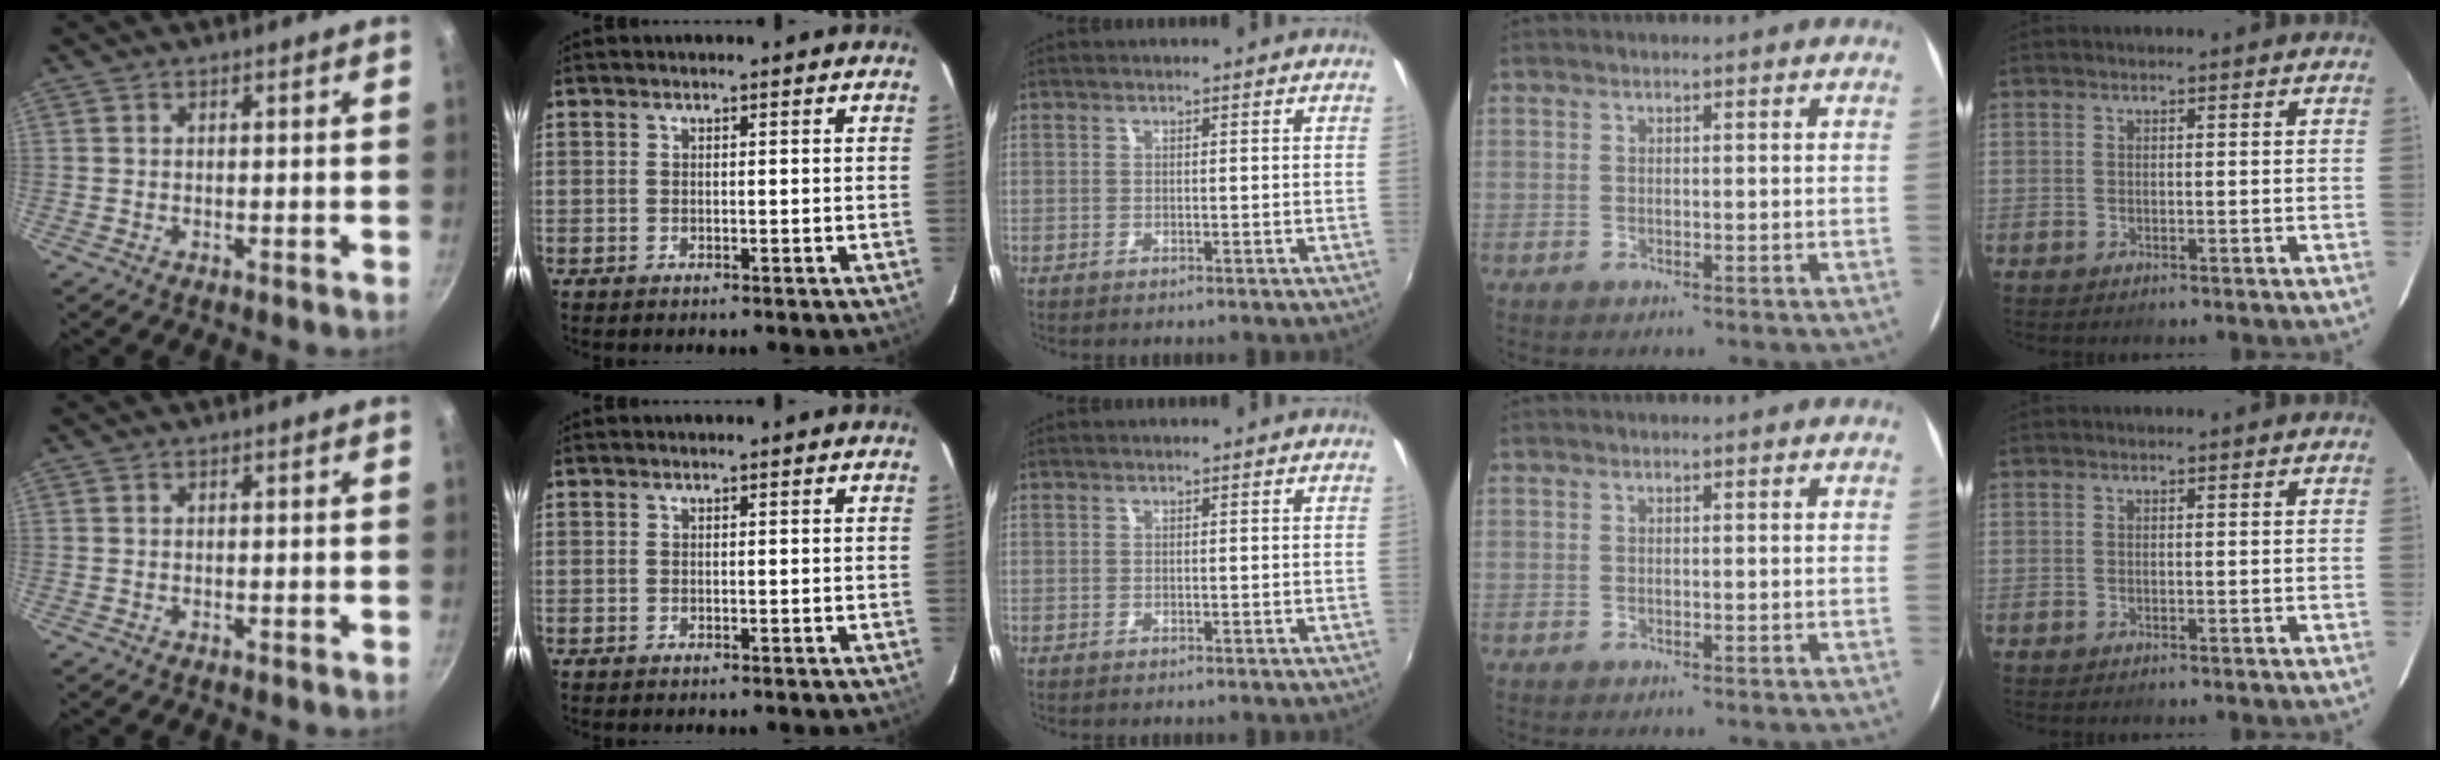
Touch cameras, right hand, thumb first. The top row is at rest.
{}